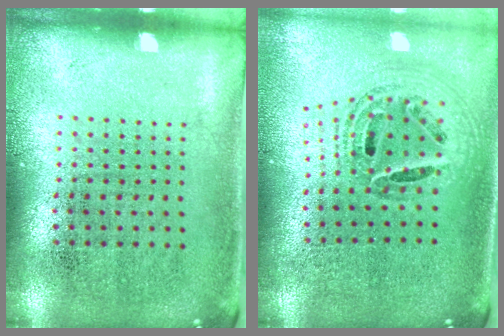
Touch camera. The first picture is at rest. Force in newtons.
{"total": 1.3, "press": 1.2, "slide": 0.5}